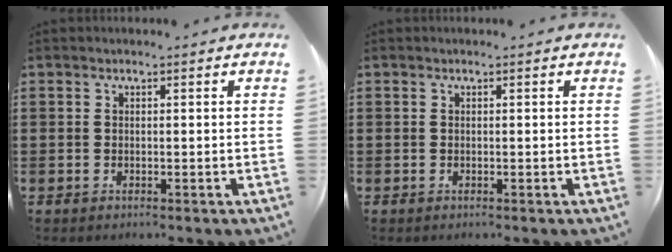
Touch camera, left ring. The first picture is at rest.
{"total": 0.0}